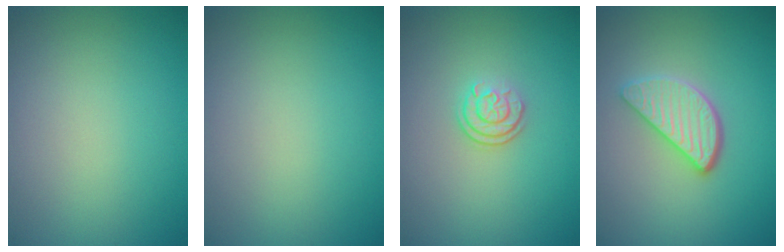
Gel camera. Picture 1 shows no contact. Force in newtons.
{"total": 0.0}
{"total": 2.4, "press": 1.8, "slide": 1.5}
{"total": 3.4, "press": 2.9, "slide": 1.9}